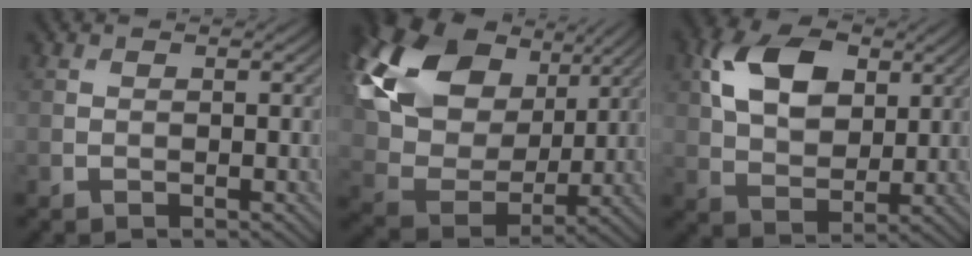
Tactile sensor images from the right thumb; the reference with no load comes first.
{"total": 18.0, "force": [7.9, 12.0, 10.9], "torque": [-0.280, 0.030, 0.148]}
{"total": 10.3, "force": [3.6, 6.5, 7.1], "torque": [-0.157, 0.012, 0.061]}